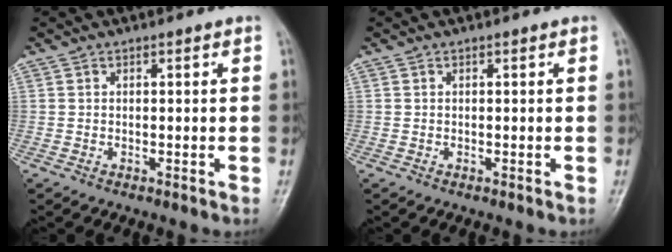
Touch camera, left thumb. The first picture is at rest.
{"total": 0.0}